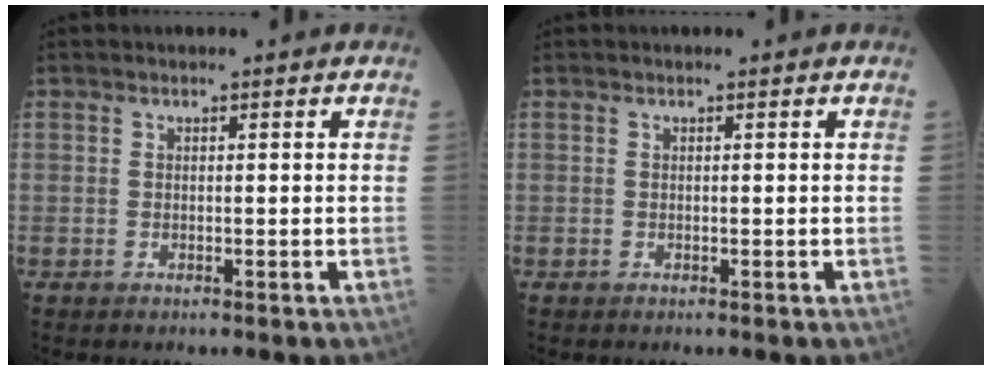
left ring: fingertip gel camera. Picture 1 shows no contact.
{"total": 0.0}